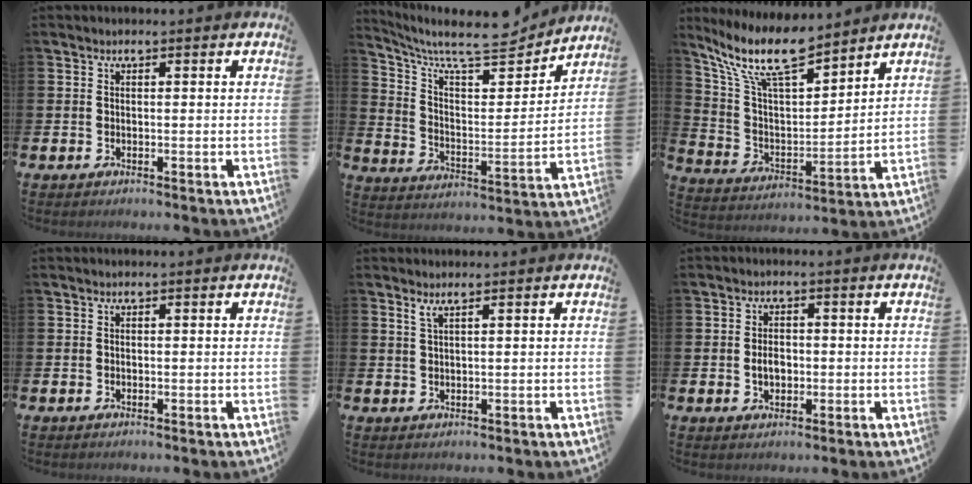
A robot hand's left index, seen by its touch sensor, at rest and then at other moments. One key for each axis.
{"total": 9.5, "fx": 8.3, "fy": 2.3, "fz": 3.9, "tx": -0.099, "ty": -0.065, "tz": 0.139}
{"total": 11.7, "fx": 9.8, "fy": 2.5, "fz": 5.9, "tx": -0.153, "ty": -0.046, "tz": 0.174}
{"total": 0.0}
{"total": 1.3, "fx": 1.1, "fy": 0.0, "fz": 0.8, "tx": -0.022, "ty": 0.003, "tz": 0.022}
{"total": 2.6, "fx": -0.2, "fy": 1.9, "fz": 1.8, "tx": -0.015, "ty": -0.002, "tz": -0.011}